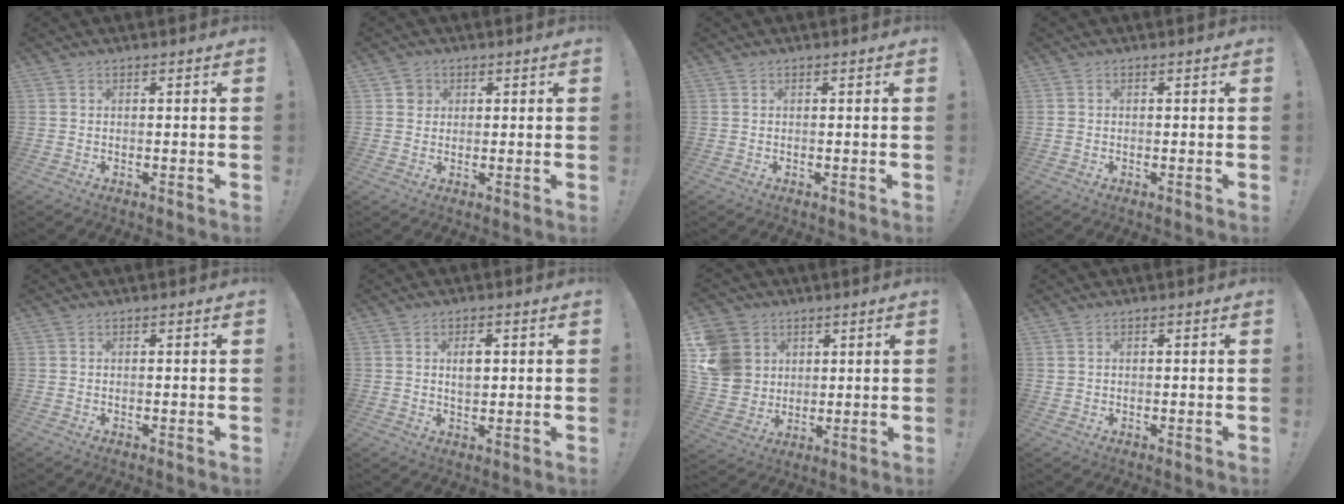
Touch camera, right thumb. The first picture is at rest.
{"total": 3.0, "force": [0.8, 2.8, 0.8], "torque": [-0.005, 0.002, 0.013]}
{"total": 0.0}
{"total": 0.6, "force": [-0.2, 0.6, 0.0], "torque": [-0.005, 0.004, -0.003]}
{"total": 0.0}
{"total": 4.2, "force": [0.7, 2.7, 3.2], "torque": [-0.042, -0.001, 0.006]}
{"total": 12.7, "force": [3.4, 11.4, 4.4], "torque": [-0.085, -0.009, 0.075]}
{"total": 0.7, "force": [0.3, 0.6, 0.1], "torque": [-0.008, 0.004, 0.008]}